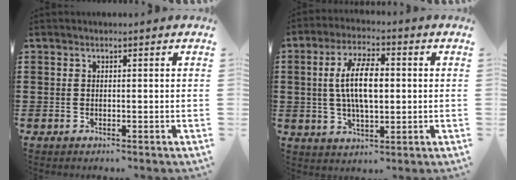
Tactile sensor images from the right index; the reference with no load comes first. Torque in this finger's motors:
{"motor_torque": [0.76, -0.30, 0.36, 0.21]}